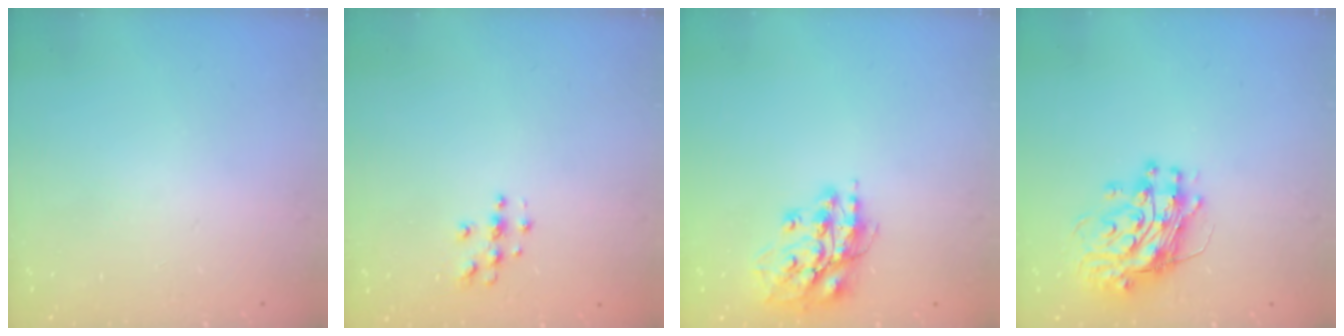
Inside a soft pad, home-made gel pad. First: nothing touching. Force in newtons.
{"total": 3.7, "press": 3.7, "slide": 0.2}
{"total": 13.9, "press": 13.7, "slide": 2.0}
{"total": 13.1, "press": 13.1, "slide": 1.3}